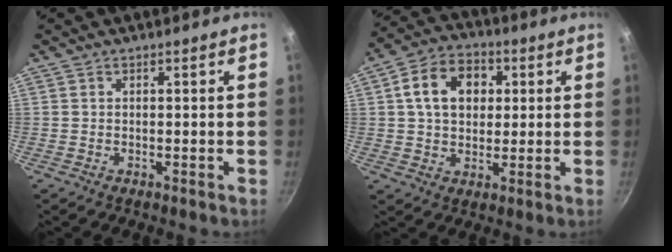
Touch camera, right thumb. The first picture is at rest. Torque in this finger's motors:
{"motor_torque": [0.45, 2.47, 0.94, -0.04, 0.08]}